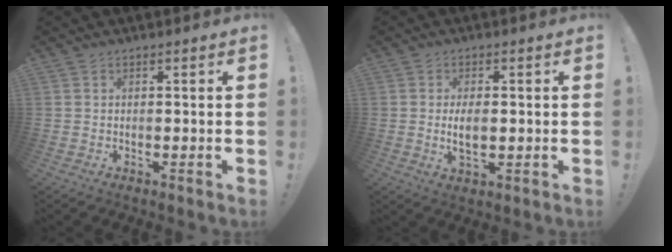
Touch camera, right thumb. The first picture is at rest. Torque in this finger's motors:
{"motor_torque": [0.69, 1.16, 0.64, -0.54, 0.00]}